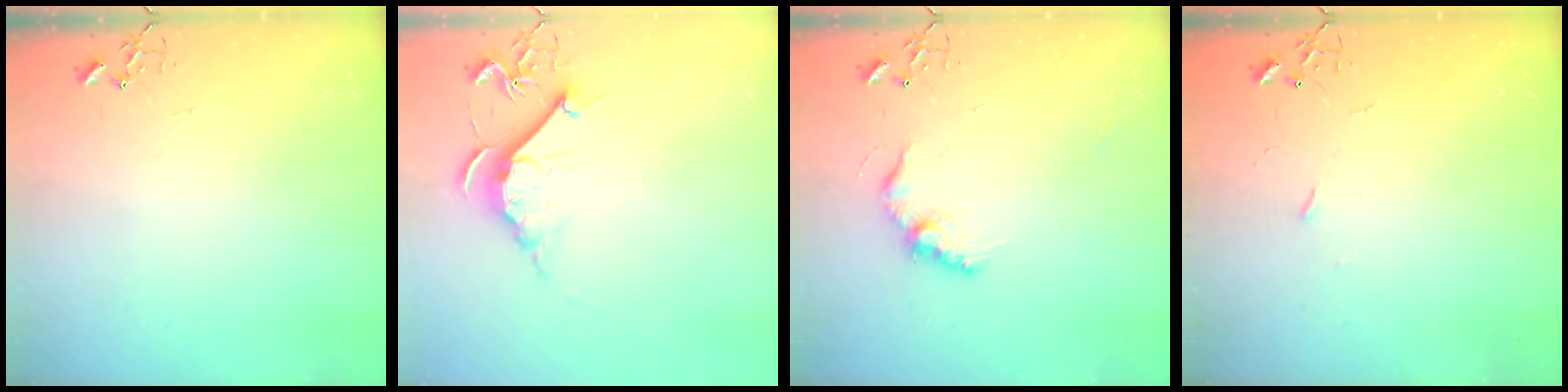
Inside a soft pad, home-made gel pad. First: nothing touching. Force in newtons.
{"total": 10.5, "press": 10.5, "slide": 0.1}
{"total": 11.4, "press": 11.4, "slide": 0.7}
{"total": 2.6, "press": 2.5, "slide": 0.4}